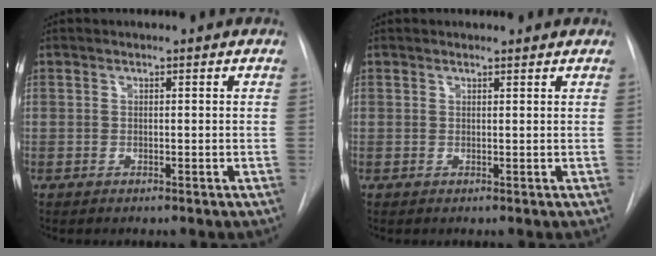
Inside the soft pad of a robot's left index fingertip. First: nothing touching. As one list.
[{"total": 1.4, "force": [1.4, 0.2, 0.0], "torque": [-0.010, 0.003, 0.016]}]